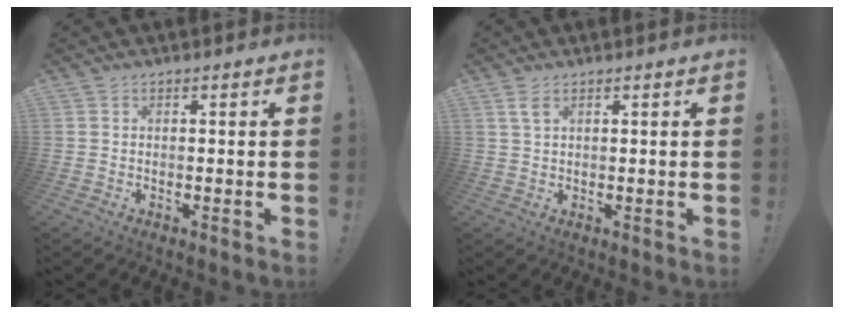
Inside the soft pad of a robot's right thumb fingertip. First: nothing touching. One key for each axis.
{"total": 2.9, "fx": 1.4, "fy": 1.2, "fz": 2.3, "tx": -0.039, "ty": 0.000, "tz": 0.025}